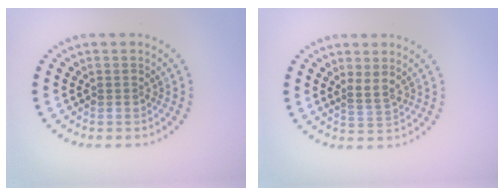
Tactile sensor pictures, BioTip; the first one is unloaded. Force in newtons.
{"total": 1.5, "press": 1.2, "slide": 0.9}